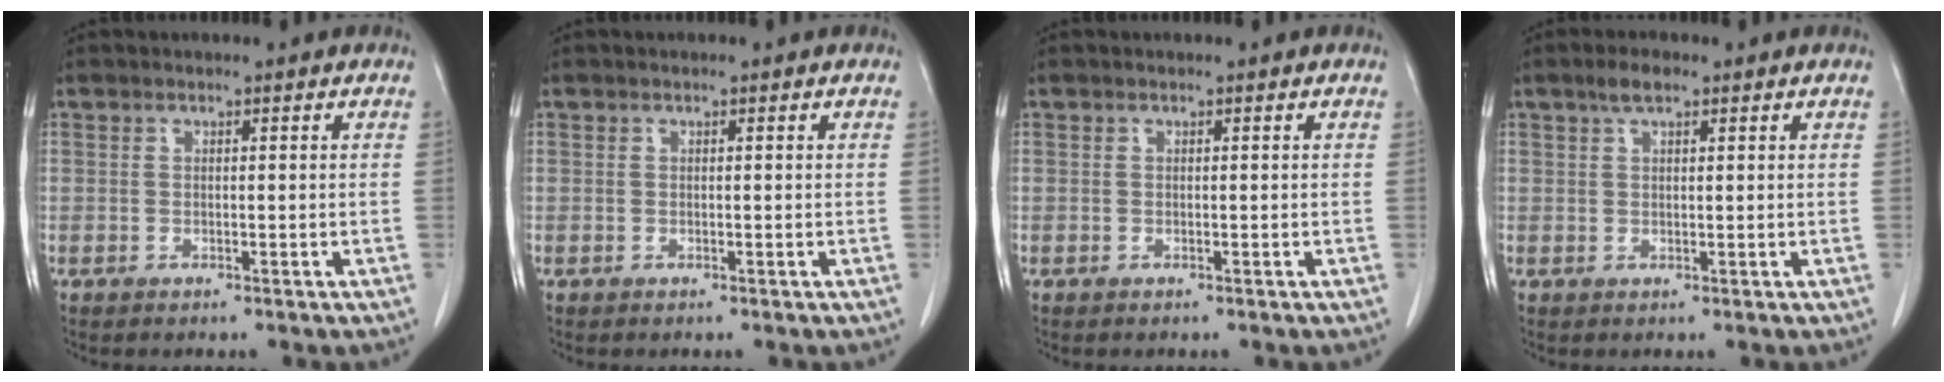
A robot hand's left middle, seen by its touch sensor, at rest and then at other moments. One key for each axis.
{"total": 0.0}
{"total": 0.0}
{"total": 2.5, "fx": 1.6, "fy": 0.9, "fz": 1.7, "tx": -0.036, "ty": 0.008, "tz": 0.030}